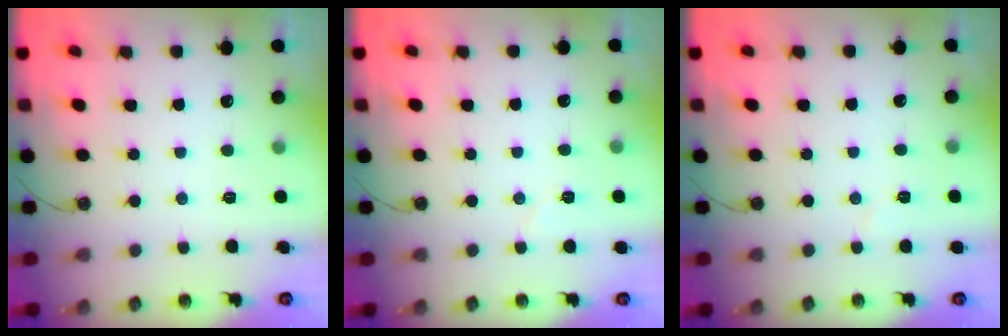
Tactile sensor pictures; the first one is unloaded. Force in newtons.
{"total": 3.8, "press": 3.4, "slide": 1.8}
{"total": 3.1, "press": 2.7, "slide": 1.5}